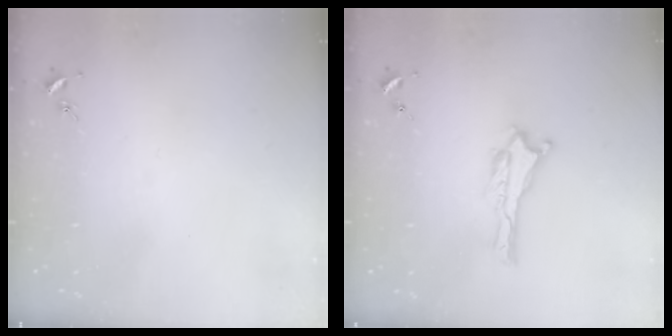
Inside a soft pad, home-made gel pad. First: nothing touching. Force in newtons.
{"total": 0.0}